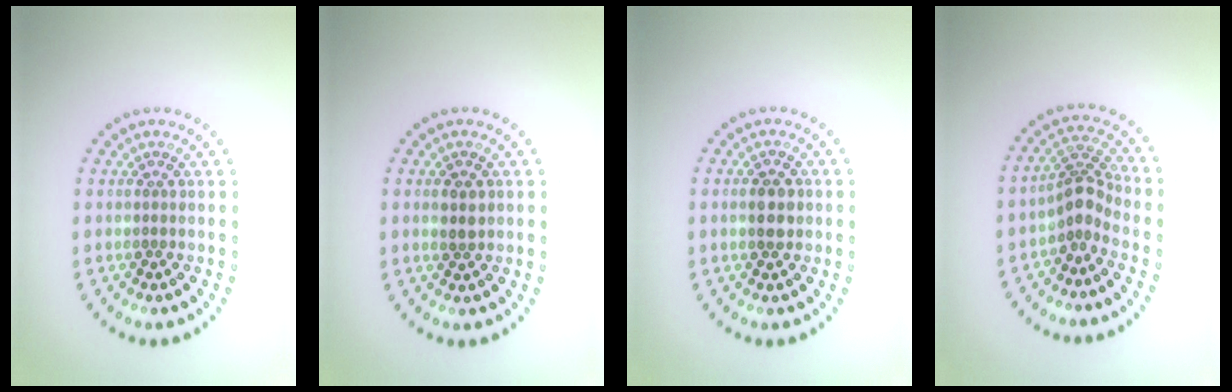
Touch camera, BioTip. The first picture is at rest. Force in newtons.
{"total": 1.6, "press": 1.6, "slide": 0.3}
{"total": 2.6, "press": 2.6, "slide": 0.1}
{"total": 2.8, "press": 2.1, "slide": 1.9}